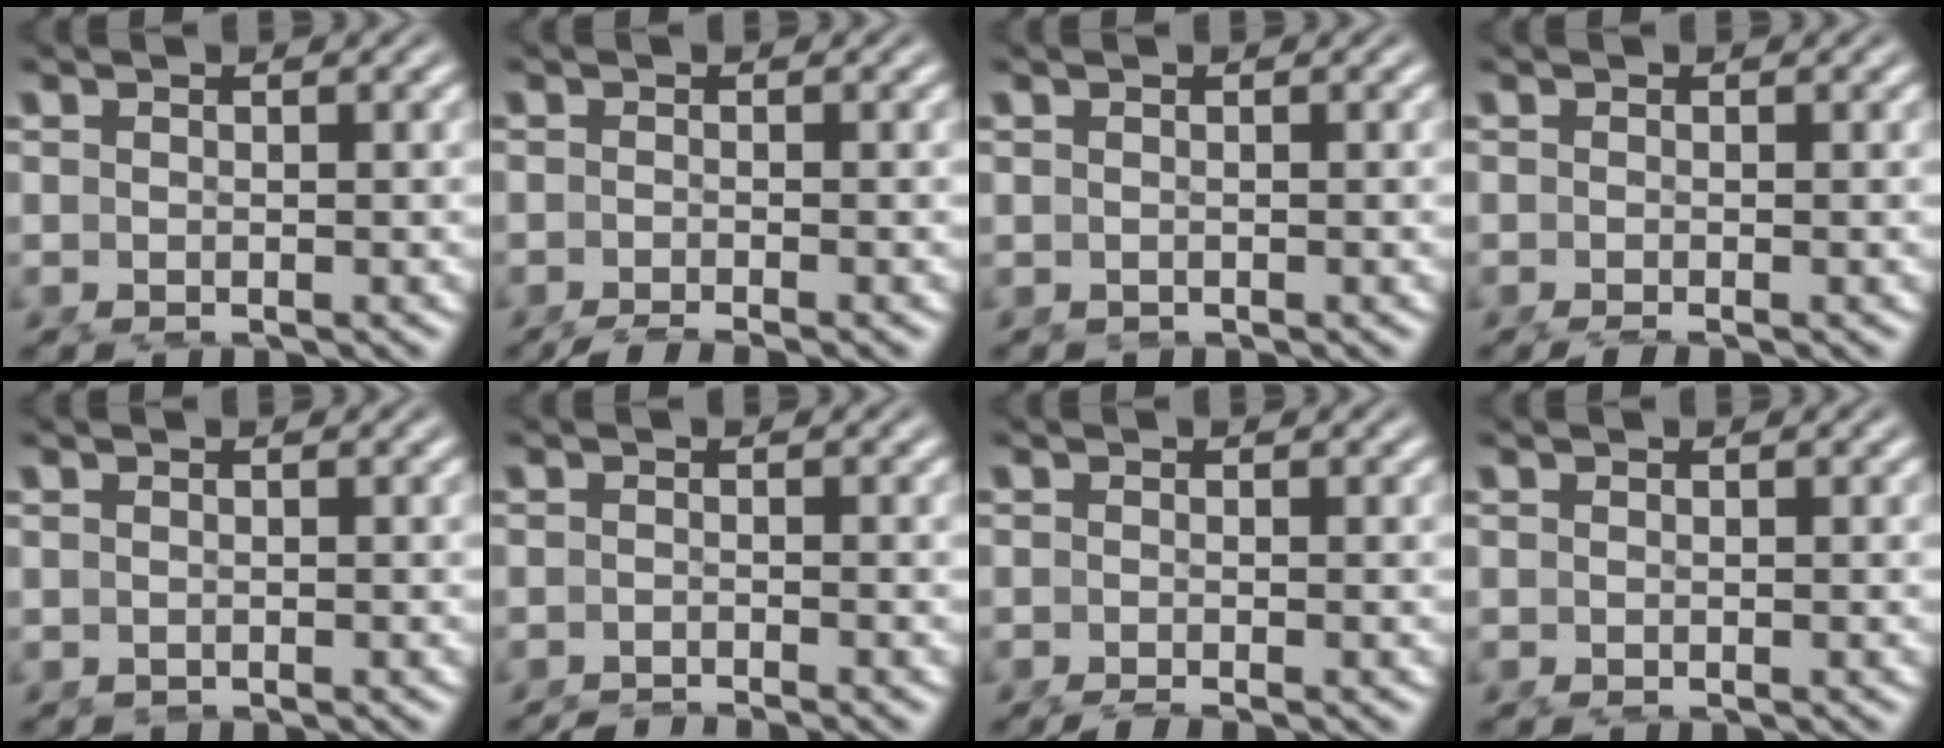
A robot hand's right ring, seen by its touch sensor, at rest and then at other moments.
{"total": 4.8, "force": [-4.3, 0.8, 2.0], "torque": [-0.020, -0.014, -0.059]}
{"total": 0.0}
{"total": 1.6, "force": [-1.4, -0.1, 0.8], "torque": [-0.004, -0.005, -0.017]}
{"total": 0.6, "force": [-0.6, 0.0, 0.2], "torque": [-0.003, -0.008, -0.004]}
{"total": 4.3, "force": [-4.1, 0.5, 1.2], "torque": [-0.011, -0.016, -0.058]}
{"total": 2.5, "force": [-2.3, 0.1, 1.1], "torque": [-0.008, -0.008, -0.030]}
{"total": 0.0}